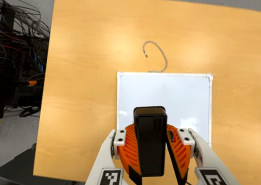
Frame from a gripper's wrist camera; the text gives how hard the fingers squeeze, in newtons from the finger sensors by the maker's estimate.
{"total": 11.0, "left": 10.4, "right": 11.5}